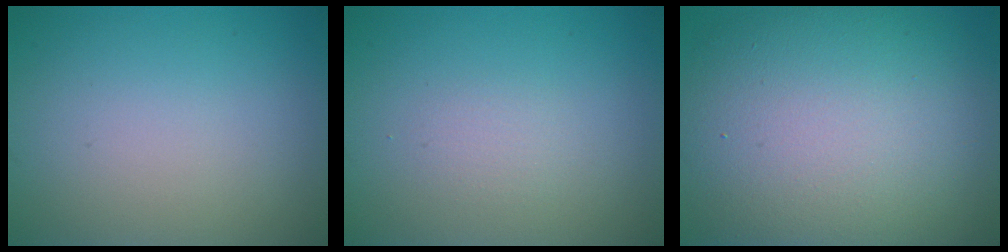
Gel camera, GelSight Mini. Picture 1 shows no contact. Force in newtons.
{"total": 1.0, "press": 1.0, "slide": 0.1}
{"total": 14.9, "press": 14.9, "slide": 0.8}